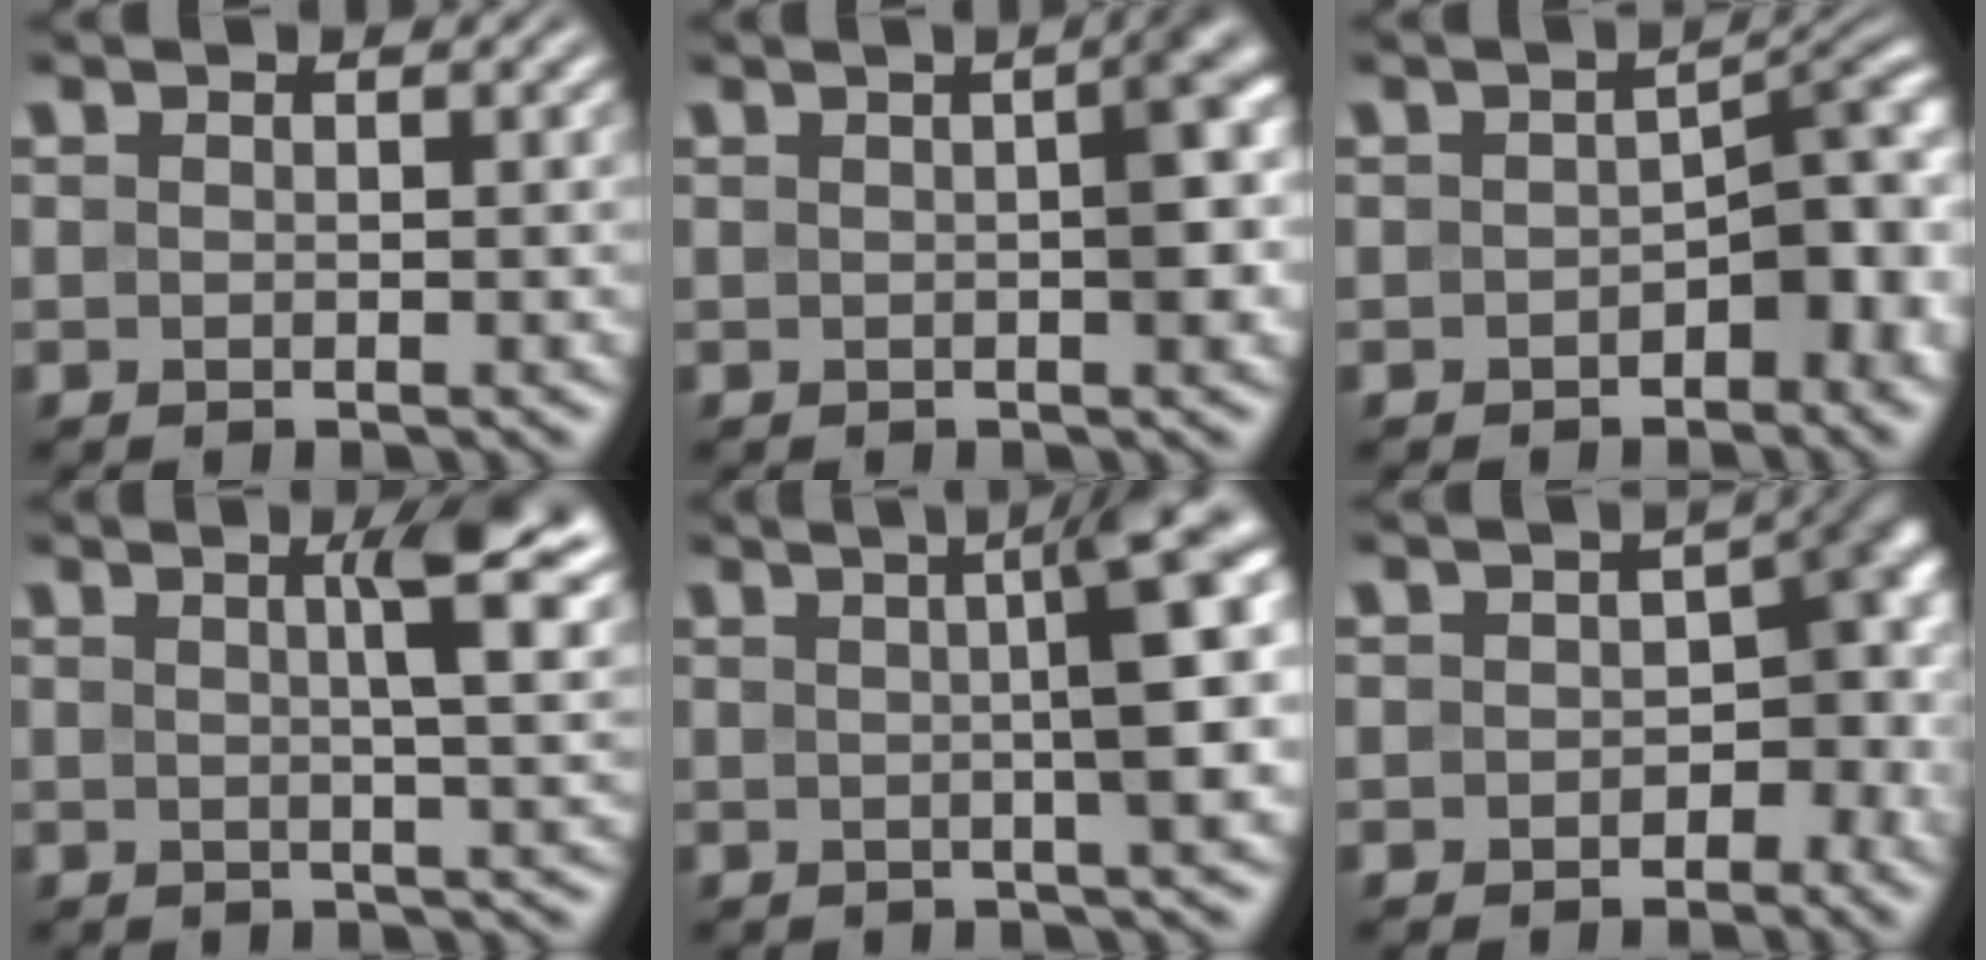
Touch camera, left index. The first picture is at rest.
{"total": 4.4, "force": [0.5, 1.1, 4.3], "torque": [-0.041, 0.017, 0.006]}
{"total": 6.4, "force": [-1.8, 3.3, 5.1], "torque": [-0.045, 0.008, -0.030]}
{"total": 5.8, "force": [2.2, 1.3, 5.2], "torque": [-0.055, 0.010, 0.025]}
{"total": 7.6, "force": [1.3, 1.5, 7.4], "torque": [-0.076, 0.020, 0.017]}
{"total": 6.9, "force": [-0.9, 4.6, 5.1], "torque": [-0.021, -0.002, -0.011]}